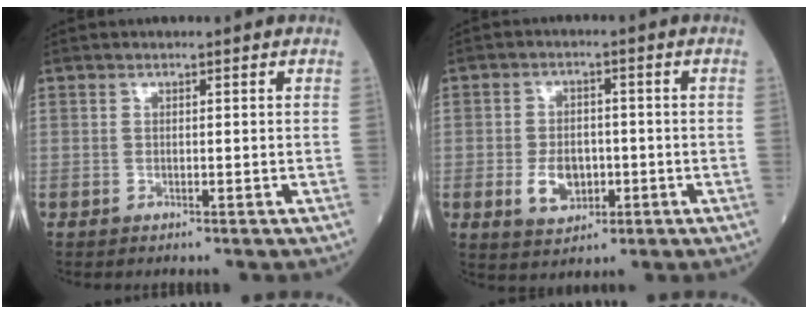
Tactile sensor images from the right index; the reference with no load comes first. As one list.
[{"total": 5.9, "force": [-1.7, 3.8, 4.2], "torque": [-0.076, 0.001, -0.023]}]